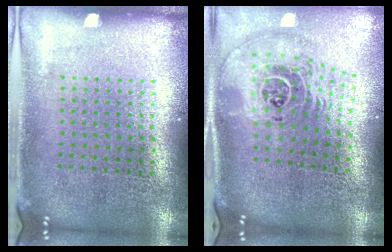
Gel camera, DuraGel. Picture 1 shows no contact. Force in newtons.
{"total": 2.5, "press": 1.8, "slide": 1.8}